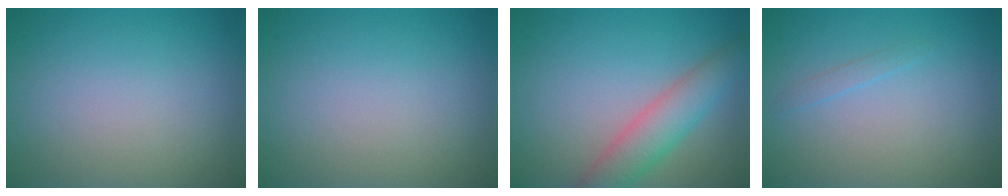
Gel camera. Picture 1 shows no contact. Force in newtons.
{"total": 0.0}
{"total": 4.6, "press": 4.6, "slide": 0.4}
{"total": 0.7, "press": 0.7, "slide": 0.1}